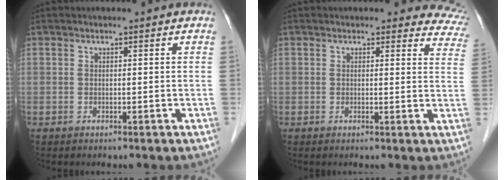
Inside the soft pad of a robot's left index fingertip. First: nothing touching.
{"total": 8.7, "force": [8.0, 3.2, 0.9], "torque": [0.043, -0.023, 0.042]}